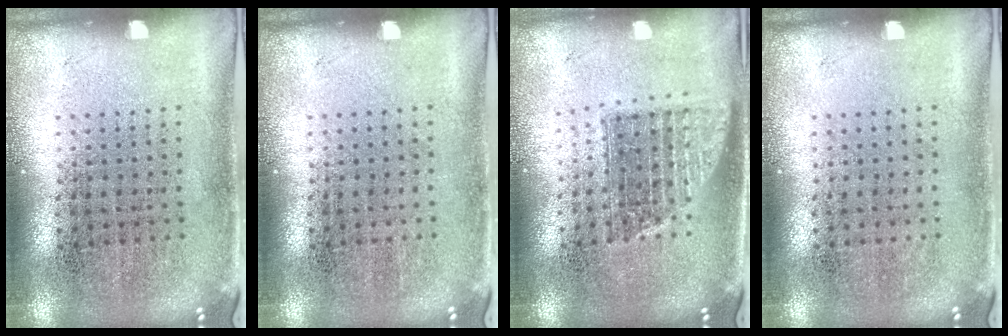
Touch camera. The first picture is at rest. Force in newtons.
{"total": 0.0}
{"total": 1.3, "press": 1.1, "slide": 0.8}
{"total": 0.0}